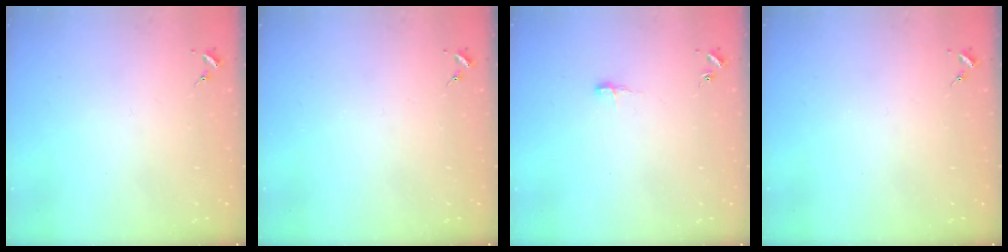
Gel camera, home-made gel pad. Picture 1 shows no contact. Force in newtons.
{"total": 0.0}
{"total": 4.9, "press": 4.9, "slide": 0.5}
{"total": 0.0}